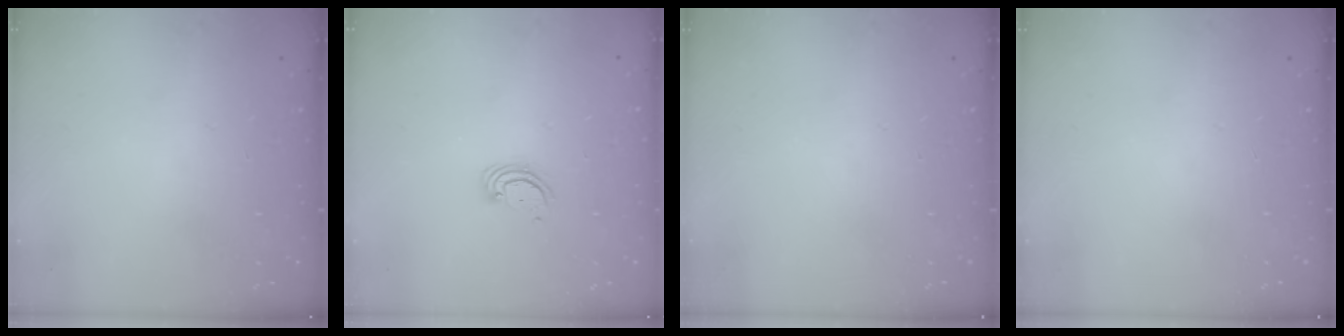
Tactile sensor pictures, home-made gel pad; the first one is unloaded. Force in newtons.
{"total": 3.0, "press": 3.0, "slide": 0.3}
{"total": 0.0}
{"total": 0.0}